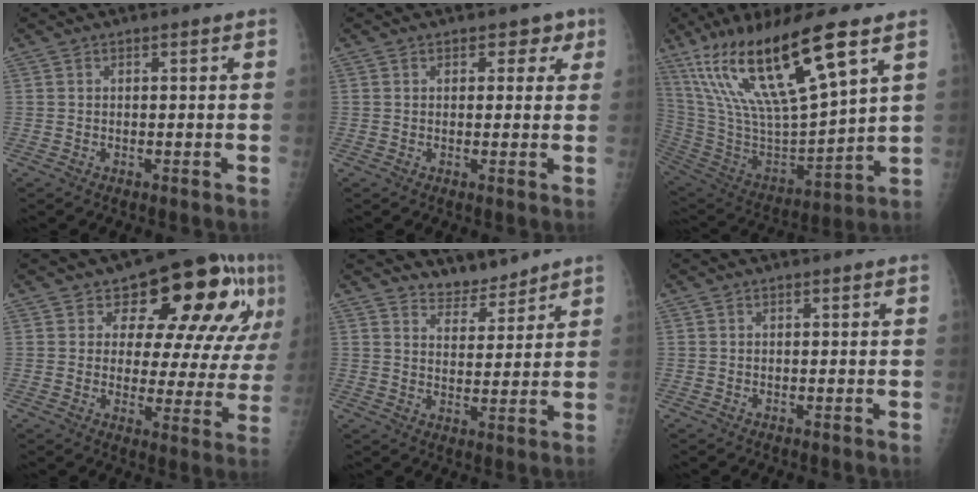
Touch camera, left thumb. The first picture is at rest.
{"total": 3.4, "force": [1.7, 2.6, 1.5], "torque": [0.014, -0.004, 0.016]}
{"total": 24.6, "force": [13.8, 5.5, 19.6], "torque": [-0.372, -0.046, 0.262]}
{"total": 18.9, "force": [8.3, 9.6, 14.0], "torque": [-0.130, -0.016, 0.110]}
{"total": 4.9, "force": [4.7, 1.3, 0.1], "torque": [0.017, -0.039, 0.086]}
{"total": 0.0}